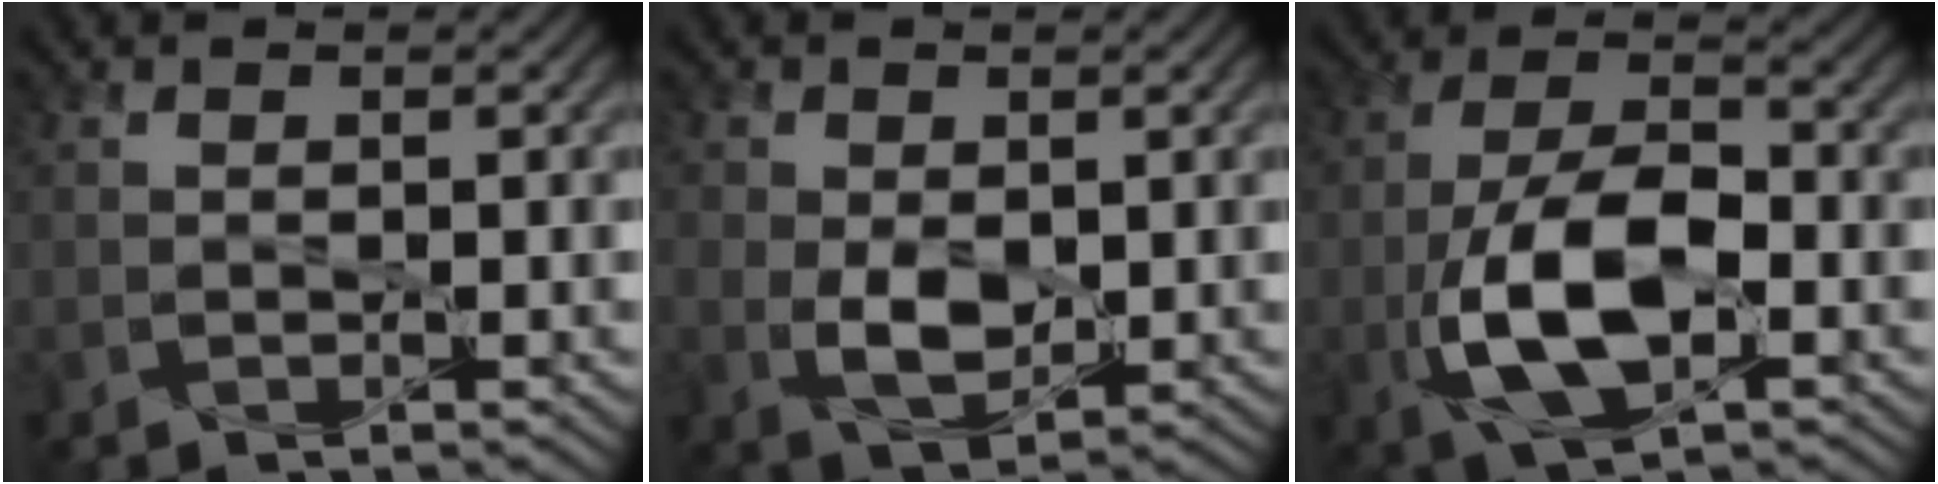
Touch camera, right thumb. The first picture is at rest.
{"total": 4.8, "force": [-0.1, 3.2, 3.5], "torque": [-0.083, -0.011, 0.003]}
{"total": 11.2, "force": [-3.4, 5.2, 9.3], "torque": [-0.192, 0.000, -0.072]}